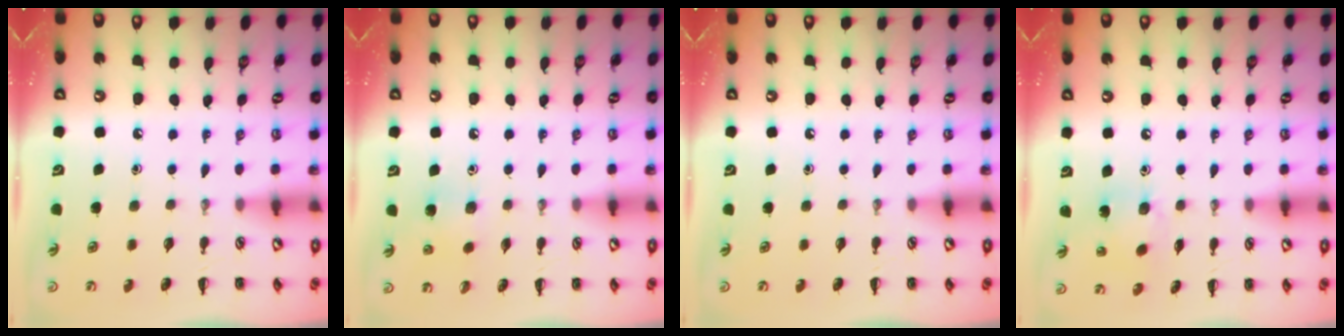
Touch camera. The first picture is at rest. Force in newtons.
{"total": 5.4, "press": 5.2, "slide": 1.4}
{"total": 0.0}
{"total": 6.7, "press": 6.5, "slide": 1.6}